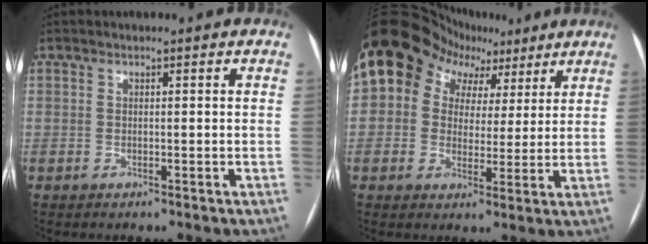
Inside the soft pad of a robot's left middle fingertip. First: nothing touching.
{"total": 12.3, "force": [6.1, 9.7, 4.4], "torque": [-0.056, 0.056, 0.096]}